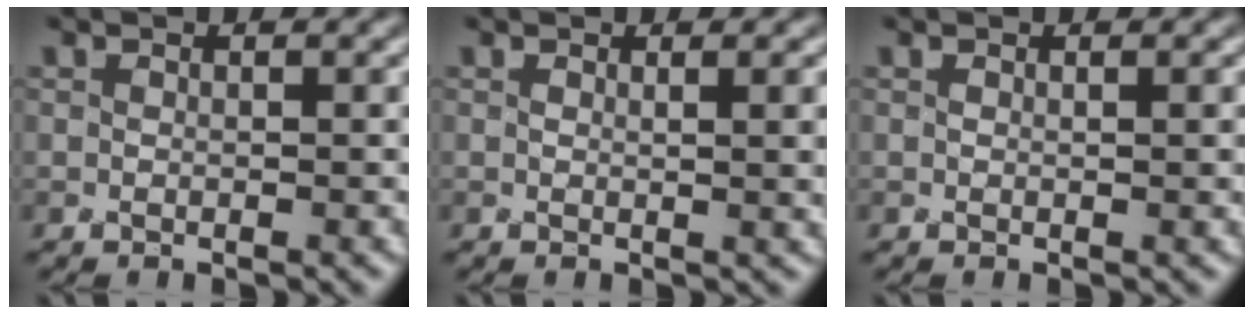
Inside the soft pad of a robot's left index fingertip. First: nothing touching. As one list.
[{"total": 1.8, "force": [0.4, 0.7, 1.6], "torque": [-0.008, 0.005, 0.008]}, {"total": 0.9, "force": [0.2, 0.4, 0.8], "torque": [-0.003, 0.001, 0.001]}]